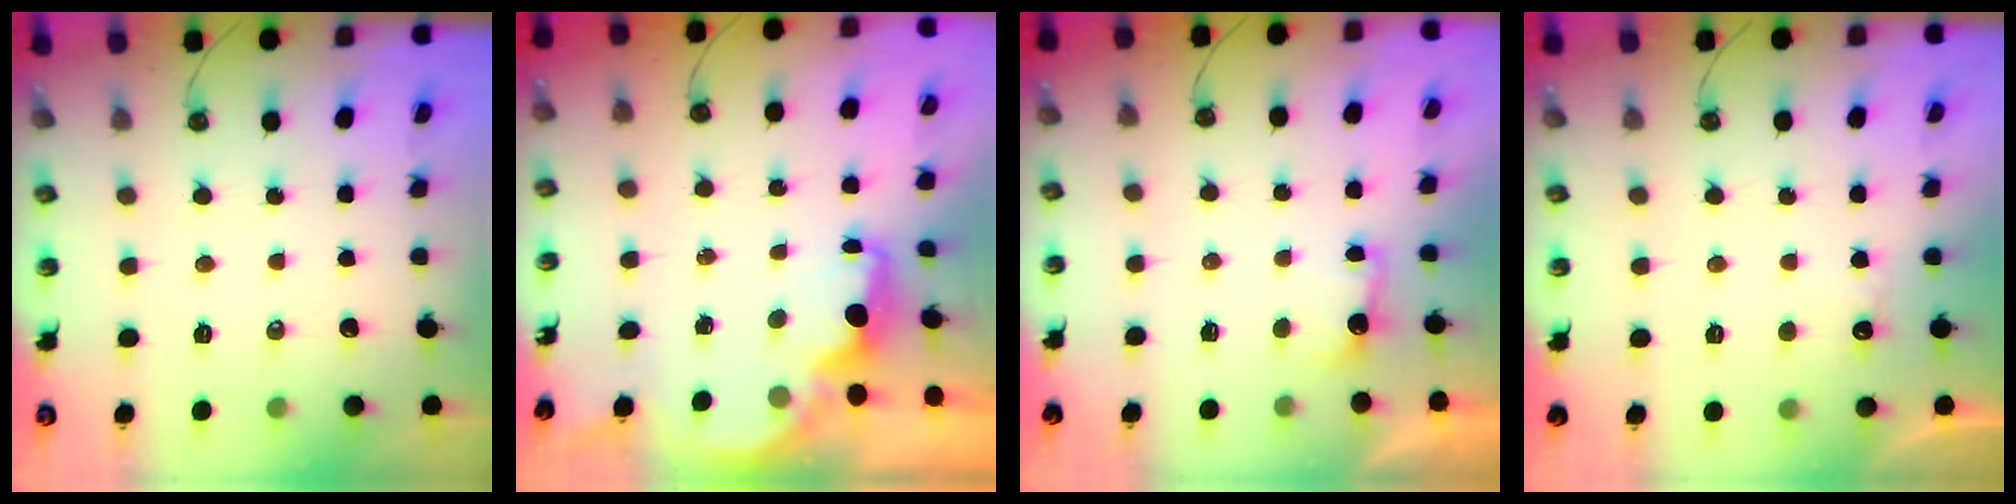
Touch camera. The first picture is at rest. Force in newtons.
{"total": 2.2, "press": 2.1, "slide": 0.8}
{"total": 3.1, "press": 3.0, "slide": 1.0}
{"total": 5.0, "press": 4.9, "slide": 1.3}